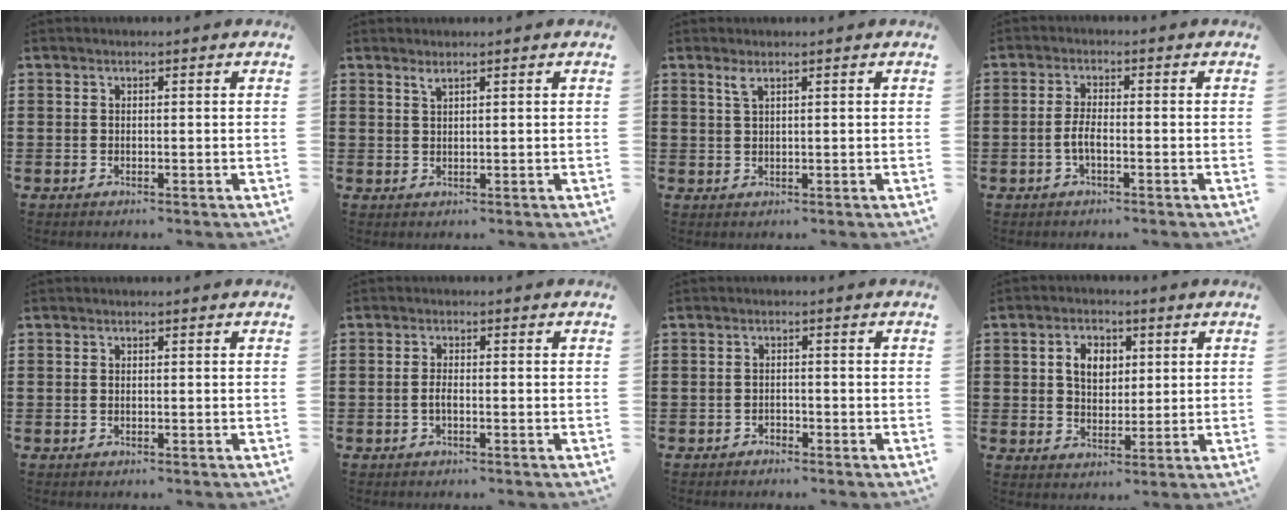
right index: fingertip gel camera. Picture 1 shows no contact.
{"total": 1.1, "force": [0.9, 0.1, 0.6], "torque": [-0.013, 0.000, 0.016]}
{"total": 1.4, "force": [0.8, 0.2, 1.1], "torque": [-0.024, 0.002, 0.014]}
{"total": 2.7, "force": [-1.0, 0.7, 2.4], "torque": [-0.059, -0.003, -0.023]}
{"total": 0.0}
{"total": 1.5, "force": [-0.5, 0.4, 1.3], "torque": [-0.033, -0.002, -0.012]}
{"total": 1.1, "force": [-1.0, 0.2, 0.0], "torque": [-0.005, 0.000, -0.022]}
{"total": 4.9, "force": [1.1, 3.5, 3.2], "torque": [-0.067, 0.012, 0.014]}